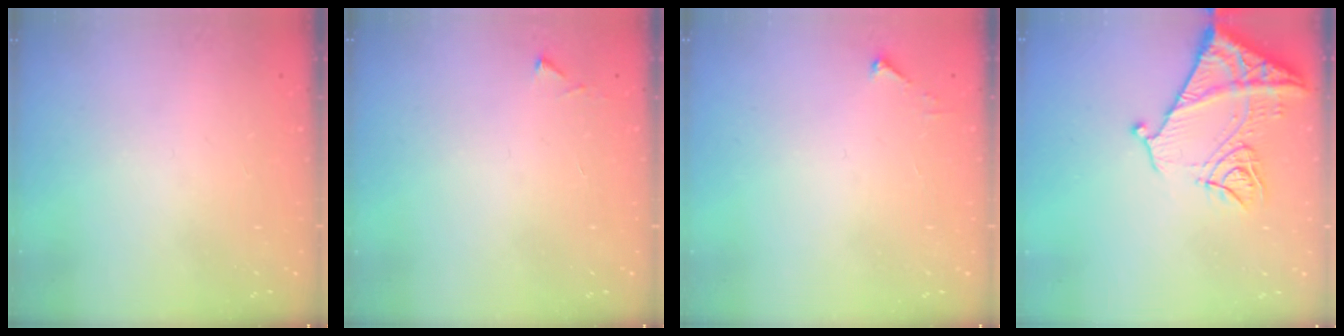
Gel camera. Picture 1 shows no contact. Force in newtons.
{"total": 4.8, "press": 4.8, "slide": 0.6}
{"total": 2.5, "press": 2.5, "slide": 0.3}
{"total": 15.7, "press": 15.6, "slide": 1.7}